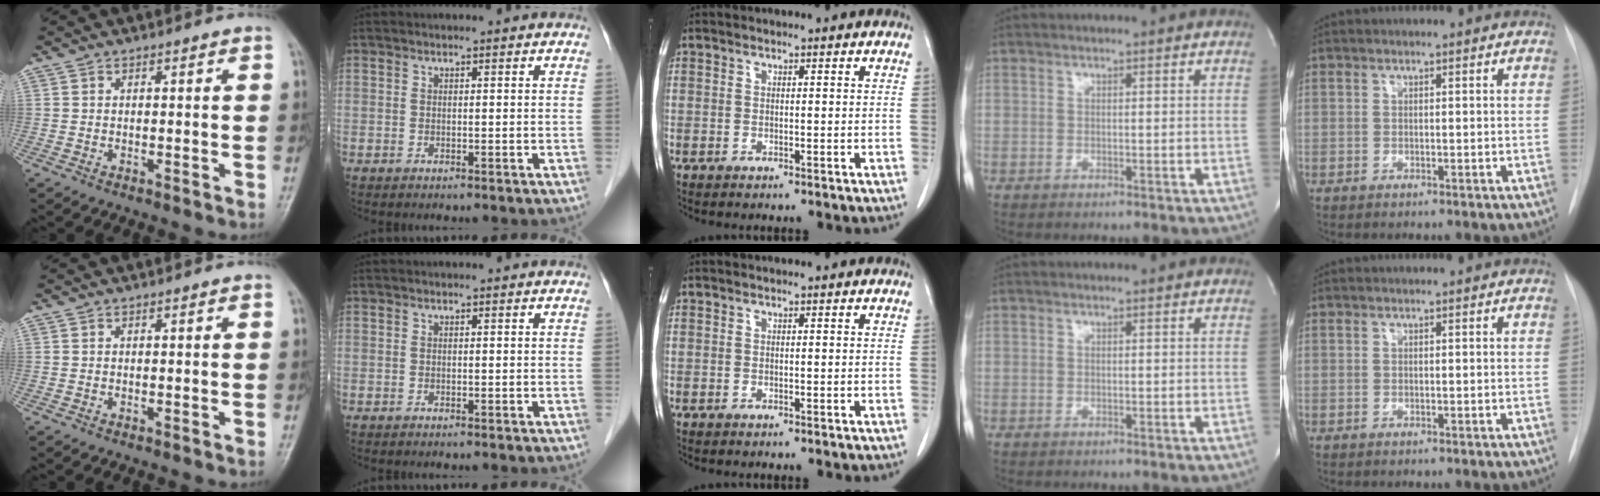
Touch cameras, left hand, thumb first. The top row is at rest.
{}